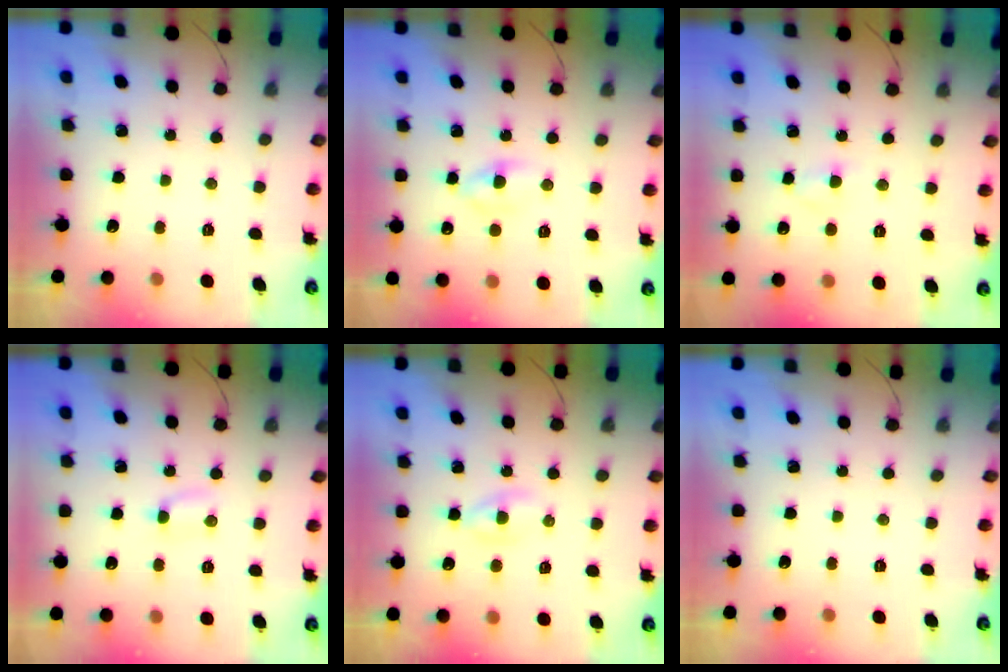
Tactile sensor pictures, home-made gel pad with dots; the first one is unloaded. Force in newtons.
{"total": 3.1, "press": 2.9, "slide": 1.1}
{"total": 2.2, "press": 2.0, "slide": 1.0}
{"total": 2.4, "press": 2.3, "slide": 0.7}
{"total": 2.4, "press": 2.2, "slide": 0.9}
{"total": 0.0}